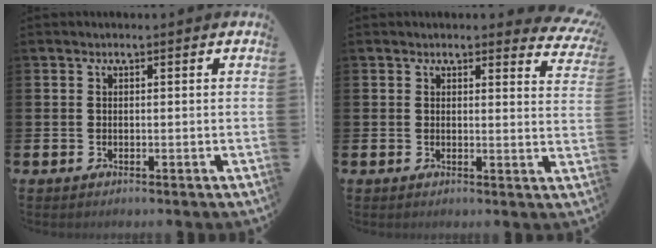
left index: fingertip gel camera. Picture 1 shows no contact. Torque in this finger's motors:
{"motor_torque": [0.99, -1.15, 0.41, 0.07]}